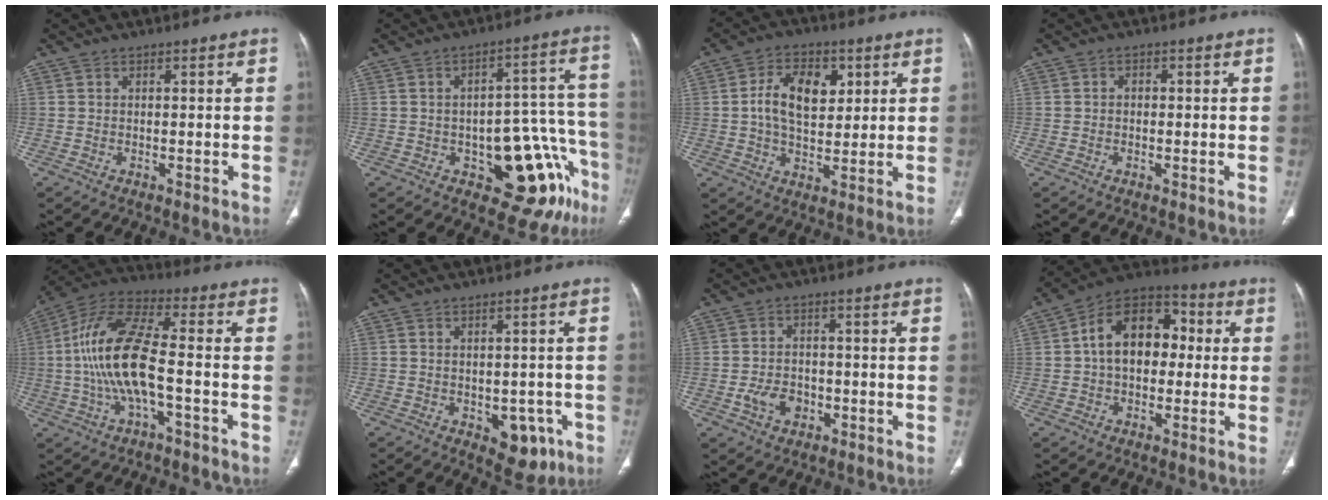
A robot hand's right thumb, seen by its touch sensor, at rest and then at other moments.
{"total": 16.6, "force": [-8.2, 7.1, 12.5], "torque": [-0.091, 0.076, -0.096]}
{"total": 11.0, "force": [2.6, 7.0, 8.0], "torque": [-0.108, -0.002, 0.044]}
{"total": 1.0, "force": [-0.2, 0.9, 0.5], "torque": [0.001, 0.006, -0.006]}
{"total": 15.5, "force": [-2.1, 5.5, 14.3], "torque": [-0.300, 0.039, -0.042]}
{"total": 6.9, "force": [-2.5, 4.4, 4.7], "torque": [-0.027, 0.010, -0.018]}
{"total": 5.8, "force": [-1.9, 4.3, 3.3], "torque": [-0.044, 0.015, -0.028]}
{"total": 15.1, "force": [1.4, 10.2, 11.0], "torque": [-0.141, 0.038, 0.008]}